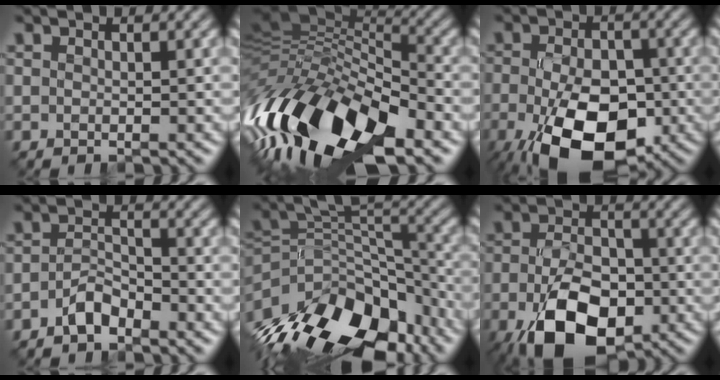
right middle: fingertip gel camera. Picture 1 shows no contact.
{"total": 16.0, "force": [-6.6, 6.8, 12.9], "torque": [-0.260, 0.020, -0.135]}
{"total": 12.0, "force": [-5.1, 6.3, 8.8], "torque": [-0.161, -0.033, -0.082]}
{"total": 2.2, "force": [-1.7, 0.9, 0.9], "torque": [-0.021, 0.007, -0.035]}
{"total": 15.5, "force": [-10.3, 7.9, 8.4], "torque": [-0.197, 0.003, -0.162]}
{"total": 10.0, "force": [-4.8, 5.4, 6.8], "torque": [-0.153, -0.025, -0.081]}